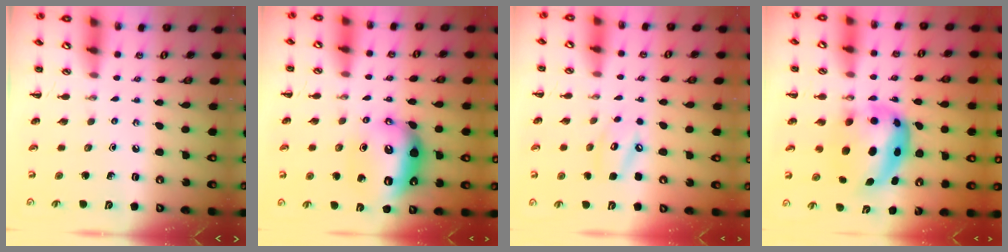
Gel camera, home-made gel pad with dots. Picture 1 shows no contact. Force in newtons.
{"total": 13.3, "press": 13.3, "slide": 1.5}
{"total": 6.7, "press": 6.6, "slide": 0.9}
{"total": 7.9, "press": 7.7, "slide": 1.8}